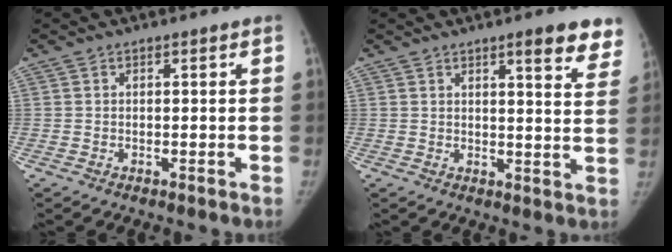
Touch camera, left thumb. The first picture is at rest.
{"total": 9.2, "force": [6.5, 1.9, 6.2], "torque": [-0.048, -0.031, 0.073]}